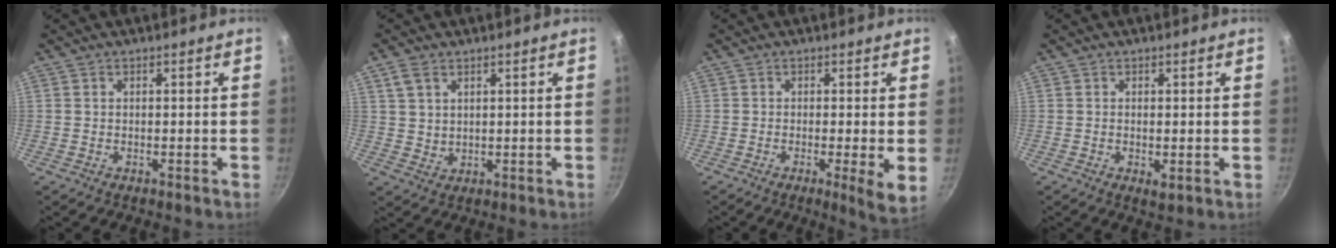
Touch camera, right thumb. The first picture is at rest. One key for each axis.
{"total": 4.3, "fx": 2.4, "fy": 2.7, "fz": 2.3, "tx": -0.038, "ty": -0.009, "tz": 0.051}
{"total": 5.2, "fx": -0.5, "fy": 0.6, "fz": 5.1, "tx": -0.071, "ty": -0.016, "tz": -0.007}
{"total": 1.6, "fx": 0.1, "fy": 0.8, "fz": 1.4, "tx": -0.023, "ty": -0.007, "tz": 0.002}